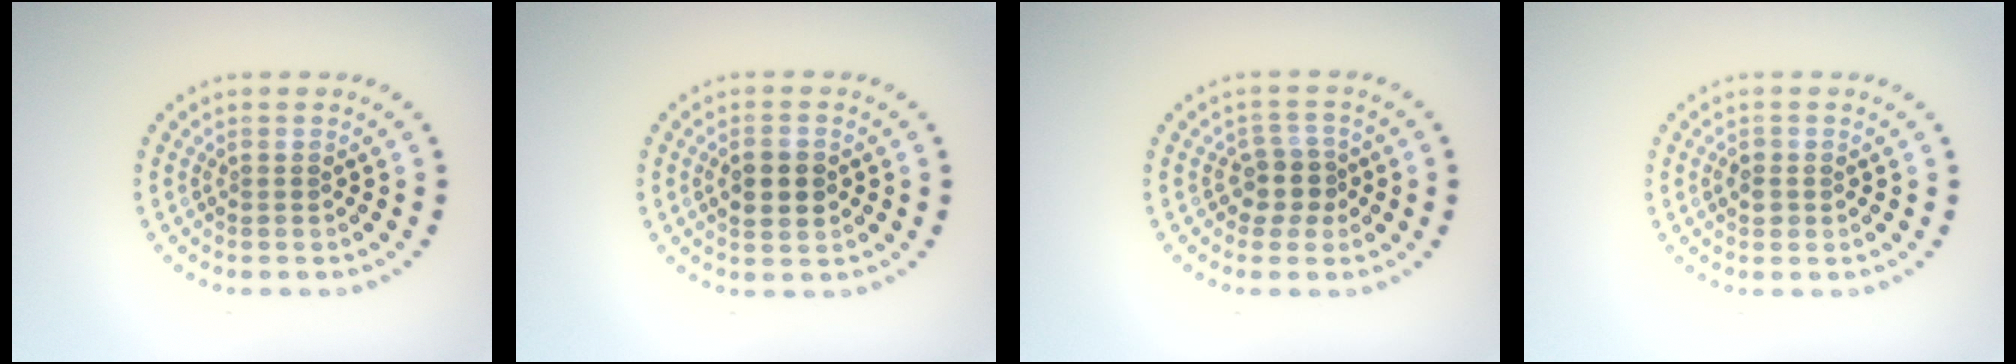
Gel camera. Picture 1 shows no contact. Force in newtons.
{"total": 3.7, "press": 3.7, "slide": 0.1}
{"total": 2.5, "press": 2.1, "slide": 1.3}
{"total": 1.2, "press": 1.1, "slide": 0.3}